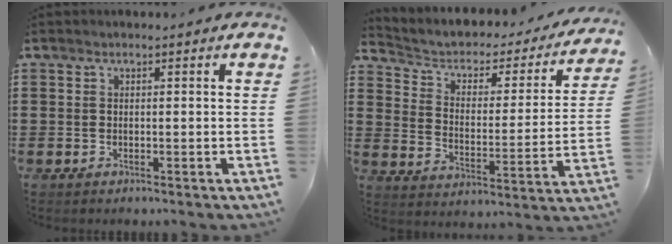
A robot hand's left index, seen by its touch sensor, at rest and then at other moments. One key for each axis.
{"total": 3.0, "fx": 1.8, "fy": 2.1, "fz": 1.2, "tx": -0.040, "ty": -0.016, "tz": 0.019}